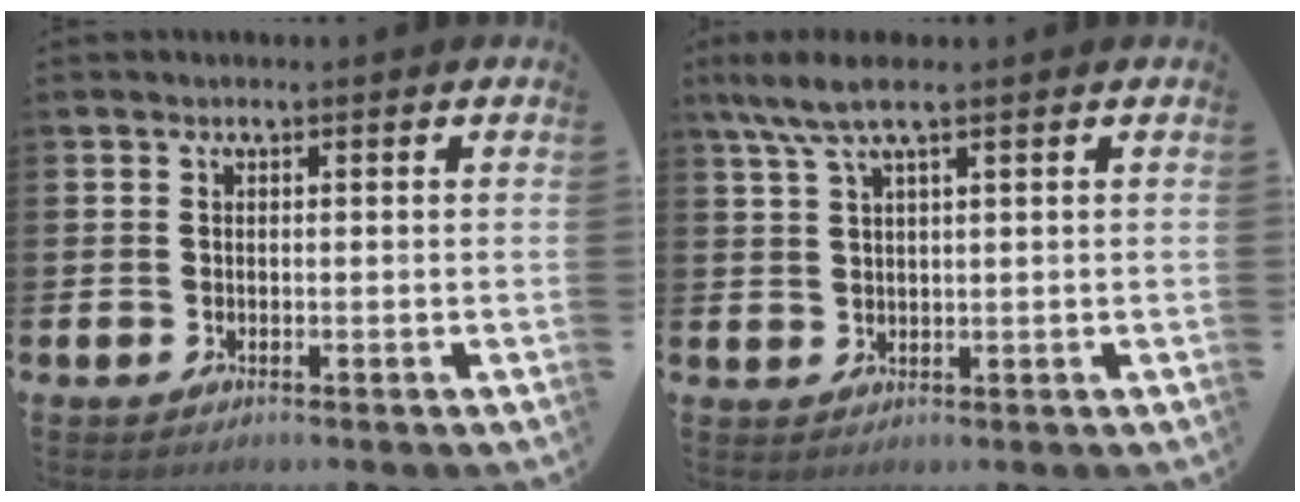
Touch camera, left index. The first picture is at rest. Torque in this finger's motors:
{"motor_torque": [0.11, -0.14, 0.56, 0.21]}